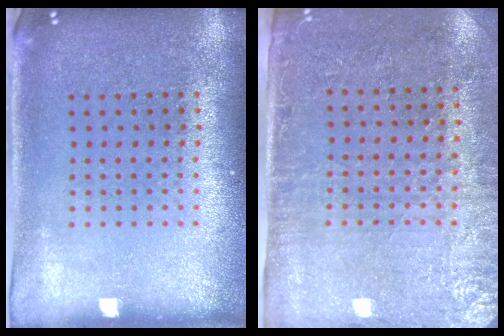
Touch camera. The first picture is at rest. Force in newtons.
{"total": 2.8, "press": 2.4, "slide": 1.4}